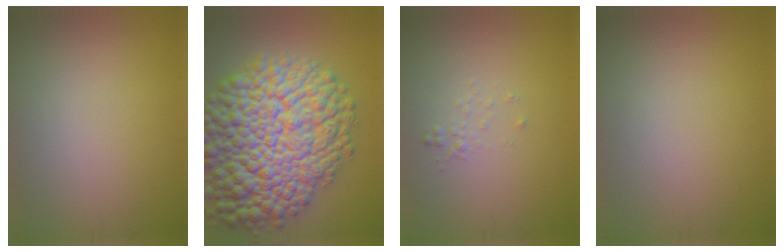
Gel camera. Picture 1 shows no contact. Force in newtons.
{"total": 16.1, "press": 16.1, "slide": 0.6}
{"total": 0.6, "press": 0.6, "slide": 0.1}
{"total": 0.0}